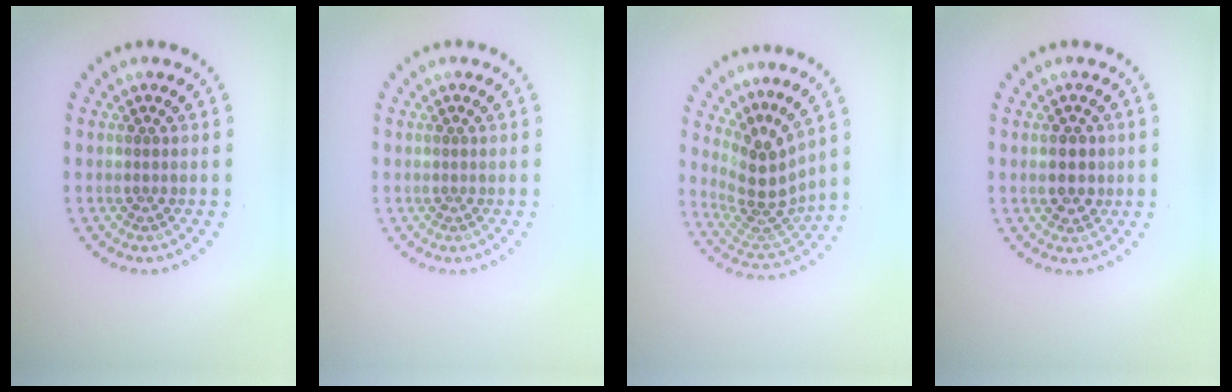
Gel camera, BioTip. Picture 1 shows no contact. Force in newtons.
{"total": 0.0}
{"total": 4.0, "press": 2.9, "slide": 2.8}
{"total": 2.9, "press": 2.9, "slide": 0.3}